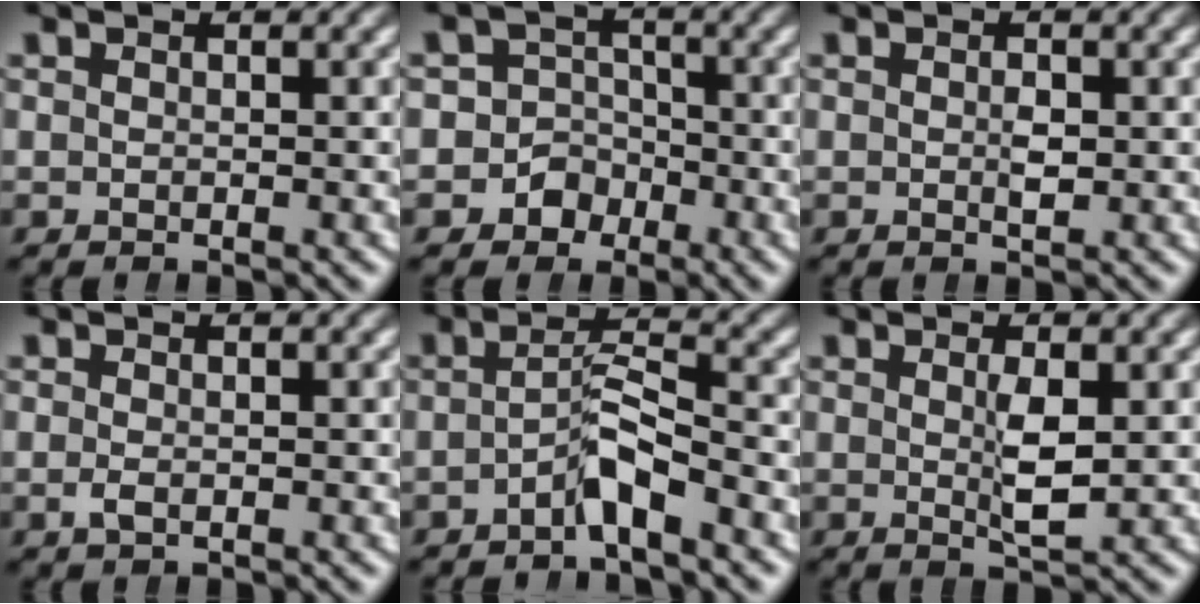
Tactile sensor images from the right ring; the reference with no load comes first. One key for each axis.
{"total": 6.4, "fx": -2.1, "fy": 5.9, "fz": 1.1, "tx": -0.048, "ty": -0.024, "tz": -0.035}
{"total": 1.0, "fx": 0.0, "fy": 0.6, "fz": 0.8, "tx": -0.019, "ty": -0.005, "tz": -0.002}
{"total": 0.7, "fx": -0.5, "fy": 0.1, "fz": 0.5, "tx": -0.021, "ty": -0.014, "tz": -0.004}
{"total": 2.7, "fx": -1.6, "fy": 0.5, "fz": 2.2, "tx": -0.045, "ty": -0.003, "tz": -0.027}
{"total": 2.2, "fx": 0.1, "fy": 0.1, "fz": 2.2, "tx": -0.049, "ty": -0.016, "tz": 0.004}